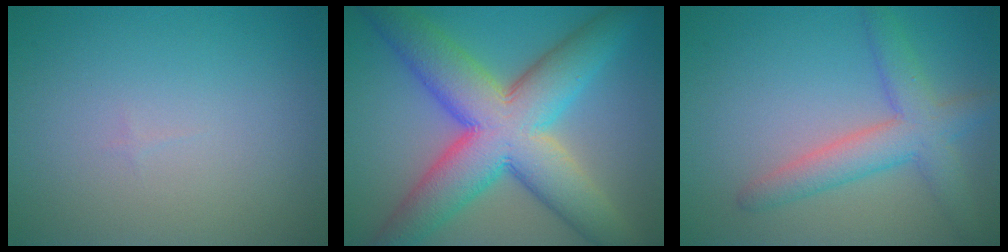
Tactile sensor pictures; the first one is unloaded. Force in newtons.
{"total": 12.2, "press": 12.2, "slide": 0.2}
{"total": 4.5, "press": 4.5, "slide": 0.2}